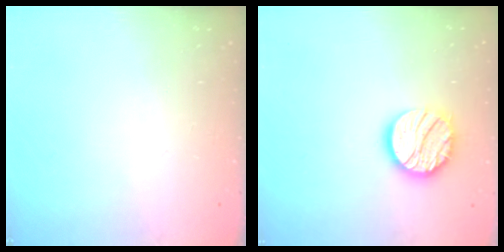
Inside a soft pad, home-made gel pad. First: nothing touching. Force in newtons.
{"total": 15.5, "press": 15.5, "slide": 1.2}